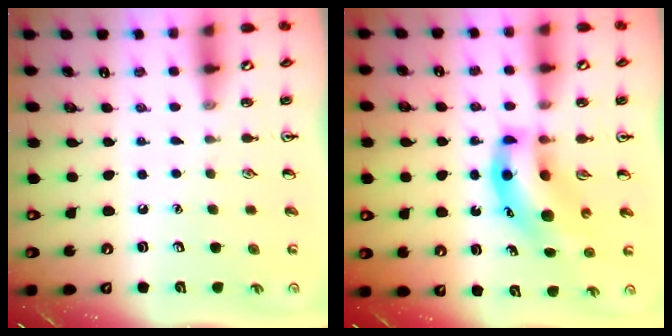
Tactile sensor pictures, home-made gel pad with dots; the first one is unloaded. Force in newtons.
{"total": 11.6, "press": 11.1, "slide": 3.3}